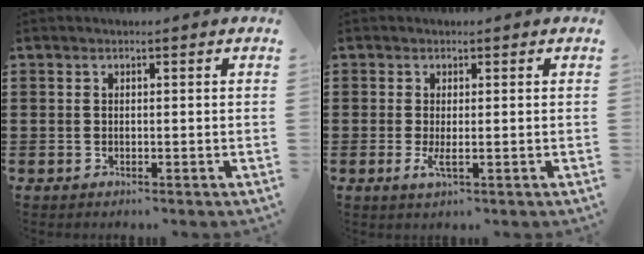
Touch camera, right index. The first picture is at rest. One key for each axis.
{"total": 2.0, "fx": -0.3, "fy": 0.3, "fz": 1.9, "tx": -0.042, "ty": -0.009, "tz": -0.006}